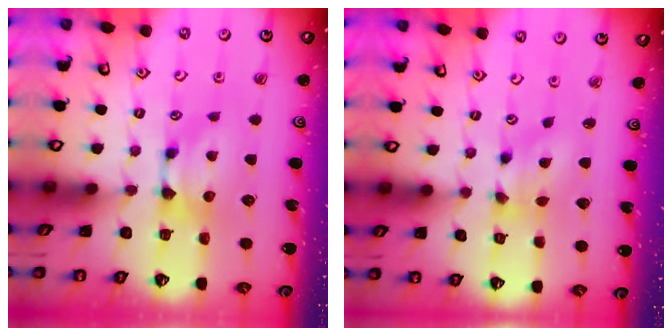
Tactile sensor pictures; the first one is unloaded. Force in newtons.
{"total": 1.4, "press": 0.6, "slide": 1.3}